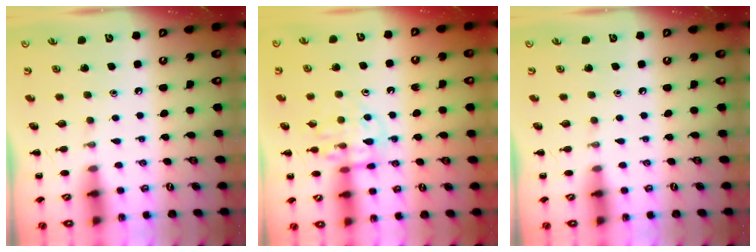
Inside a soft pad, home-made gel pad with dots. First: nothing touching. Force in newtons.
{"total": 11.2, "press": 11.1, "slide": 1.2}
{"total": 0.0}